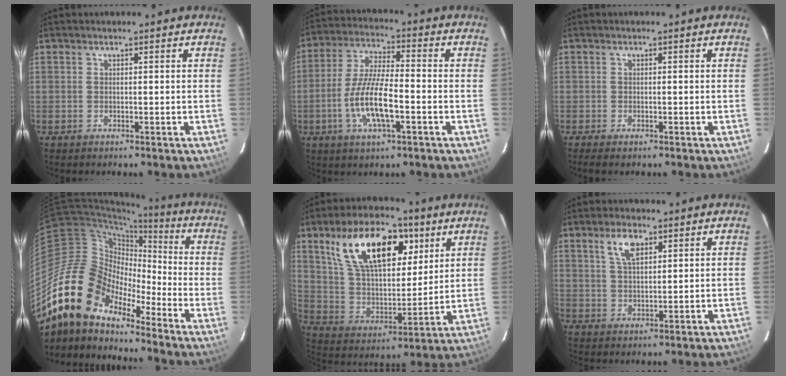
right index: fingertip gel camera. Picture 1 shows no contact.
{"total": 11.6, "force": [-3.8, 3.2, 10.5], "torque": [-0.216, -0.005, -0.071]}
{"total": 1.7, "force": [-1.3, 0.5, 1.0], "torque": [-0.021, -0.006, -0.022]}
{"total": 17.3, "force": [-12.8, 8.2, 8.2], "torque": [-0.151, 0.005, -0.255]}
{"total": 21.2, "force": [10.4, 10.6, 15.0], "torque": [-0.273, 0.026, 0.188]}
{"total": 5.3, "force": [2.9, 2.4, 3.8], "torque": [-0.071, 0.009, 0.056]}